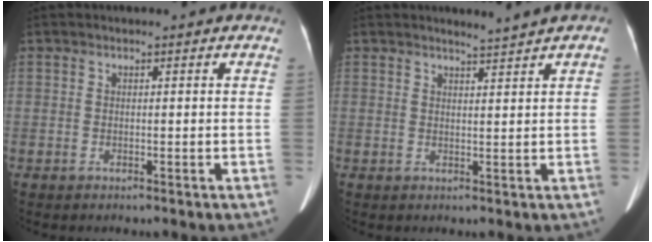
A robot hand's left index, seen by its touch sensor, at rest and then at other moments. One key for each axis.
{"total": 1.9, "fx": 1.6, "fy": -0.5, "fz": 0.8, "tx": -0.013, "ty": 0.002, "tz": 0.027}